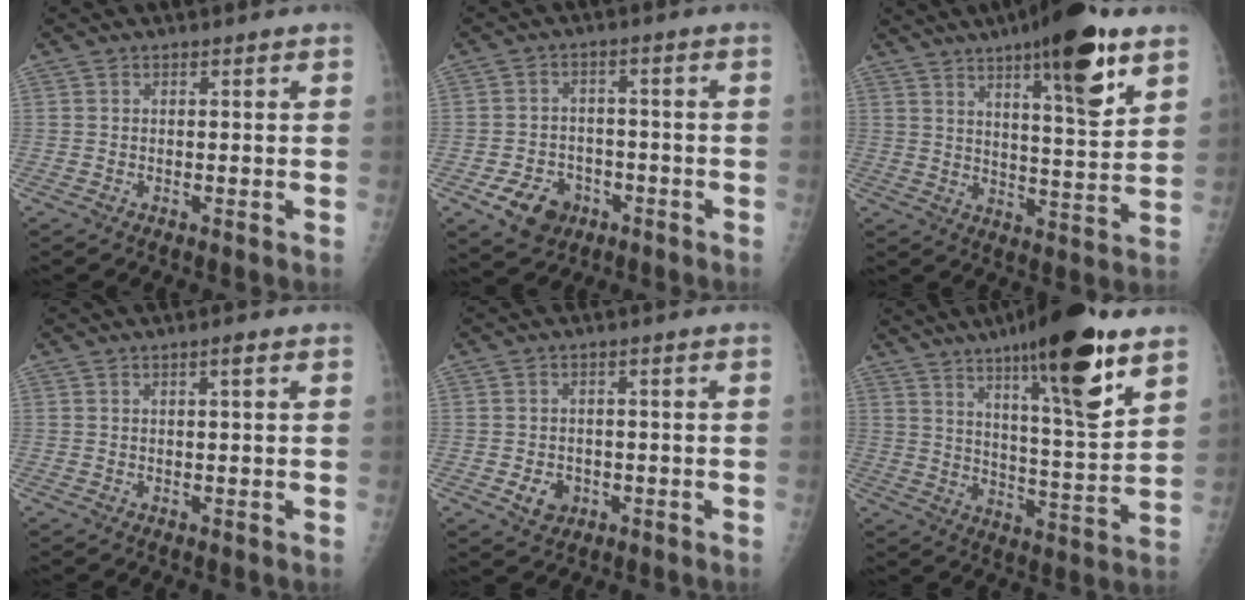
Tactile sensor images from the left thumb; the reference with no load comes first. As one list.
[{"total": 7.9, "force": [-3.9, 6.0, 3.3], "torque": [-0.037, 0.025, -0.056]}, {"total": 16.2, "force": [9.4, 3.4, 12.7], "torque": [-0.169, -0.049, 0.141]}, {"total": 1.3, "force": [0.6, 0.0, 1.2], "torque": [-0.020, 0.000, 0.009]}, {"total": 3.8, "force": [-1.2, 3.1, 1.8], "torque": [-0.014, 0.004, -0.010]}, {"total": 19.9, "force": [12.0, 3.4, 15.5], "torque": [-0.218, -0.064, 0.188]}]